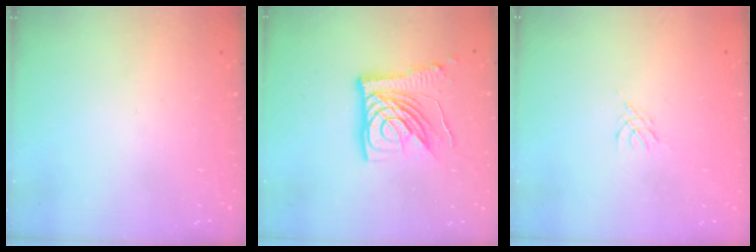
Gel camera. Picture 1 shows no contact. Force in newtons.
{"total": 15.7, "press": 15.6, "slide": 1.8}
{"total": 2.8, "press": 2.7, "slide": 0.6}